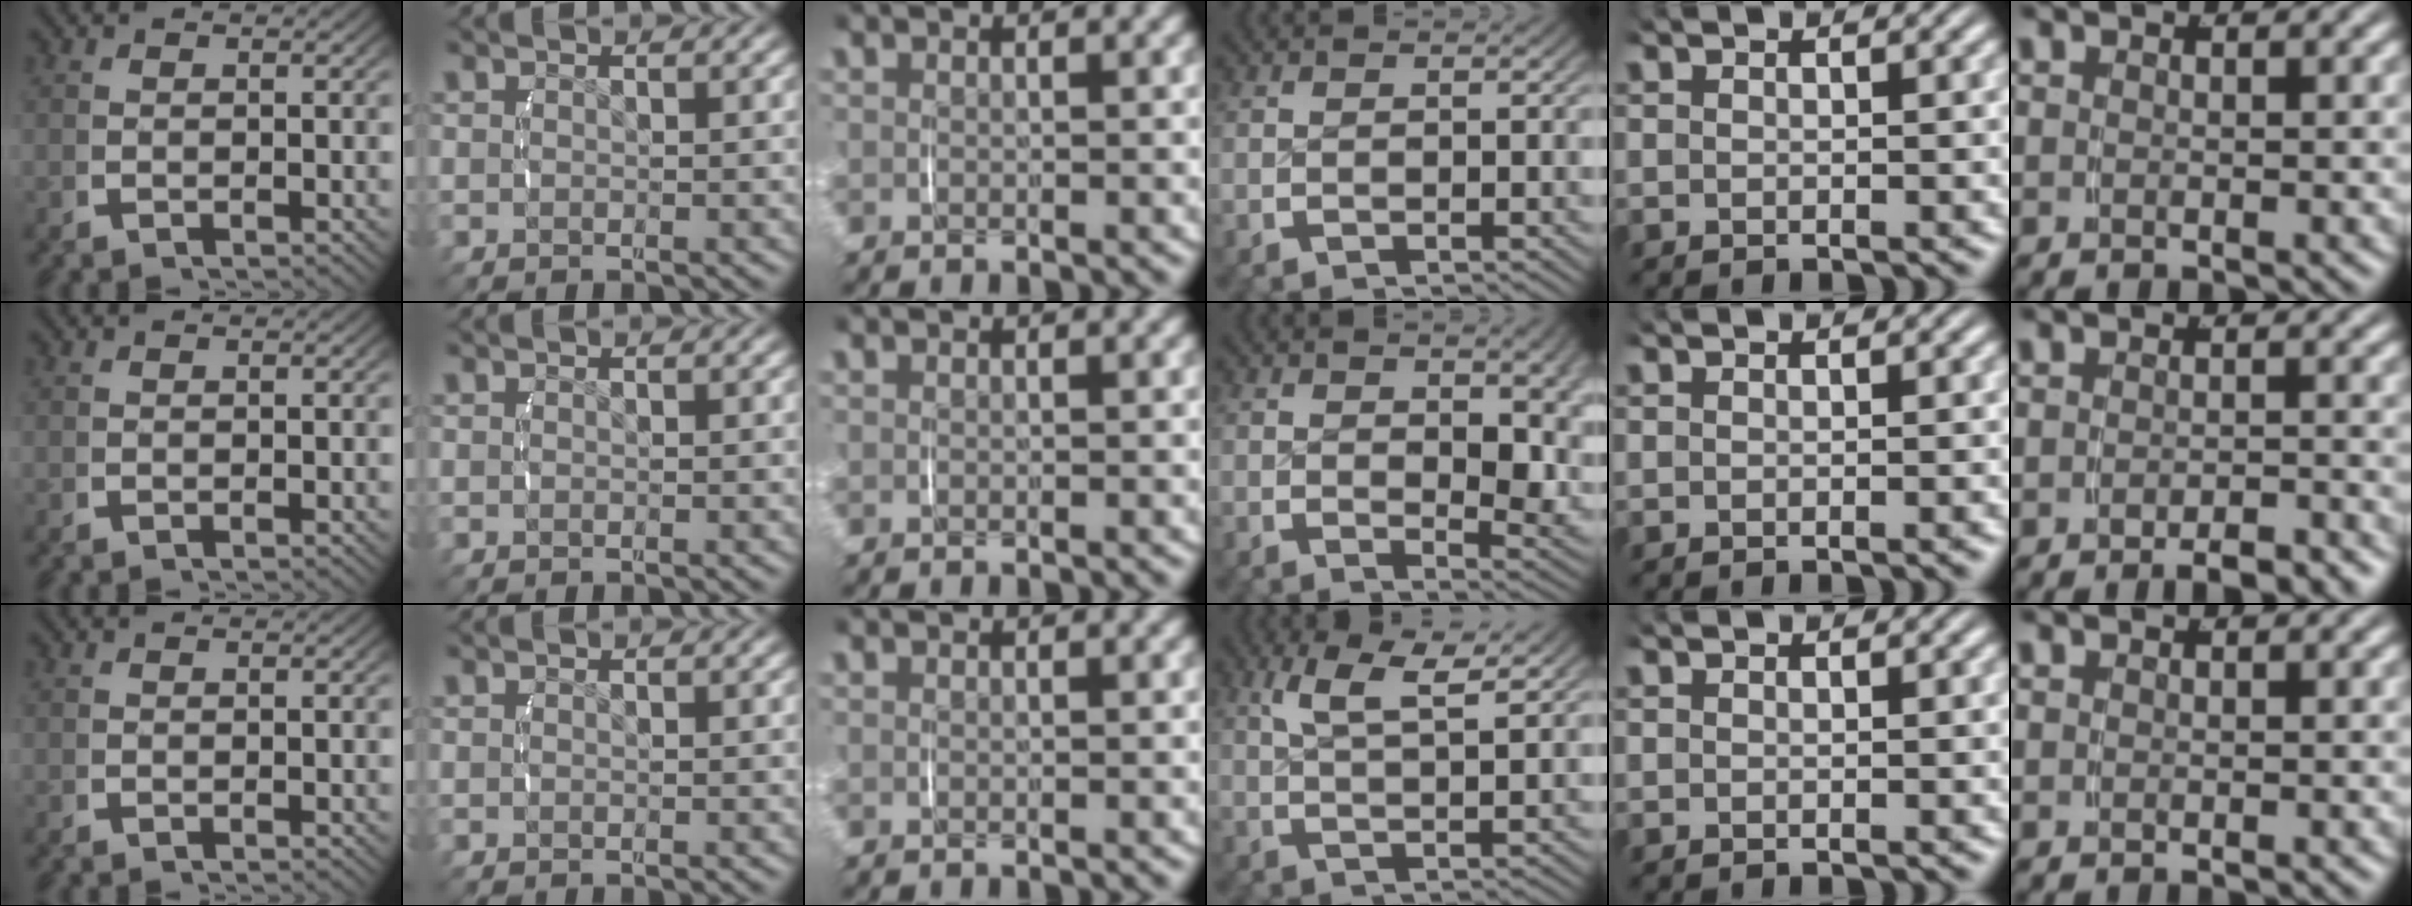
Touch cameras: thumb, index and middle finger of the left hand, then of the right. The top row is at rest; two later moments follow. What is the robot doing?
{"motion": "lift_and_place", "object": "glasses case"}